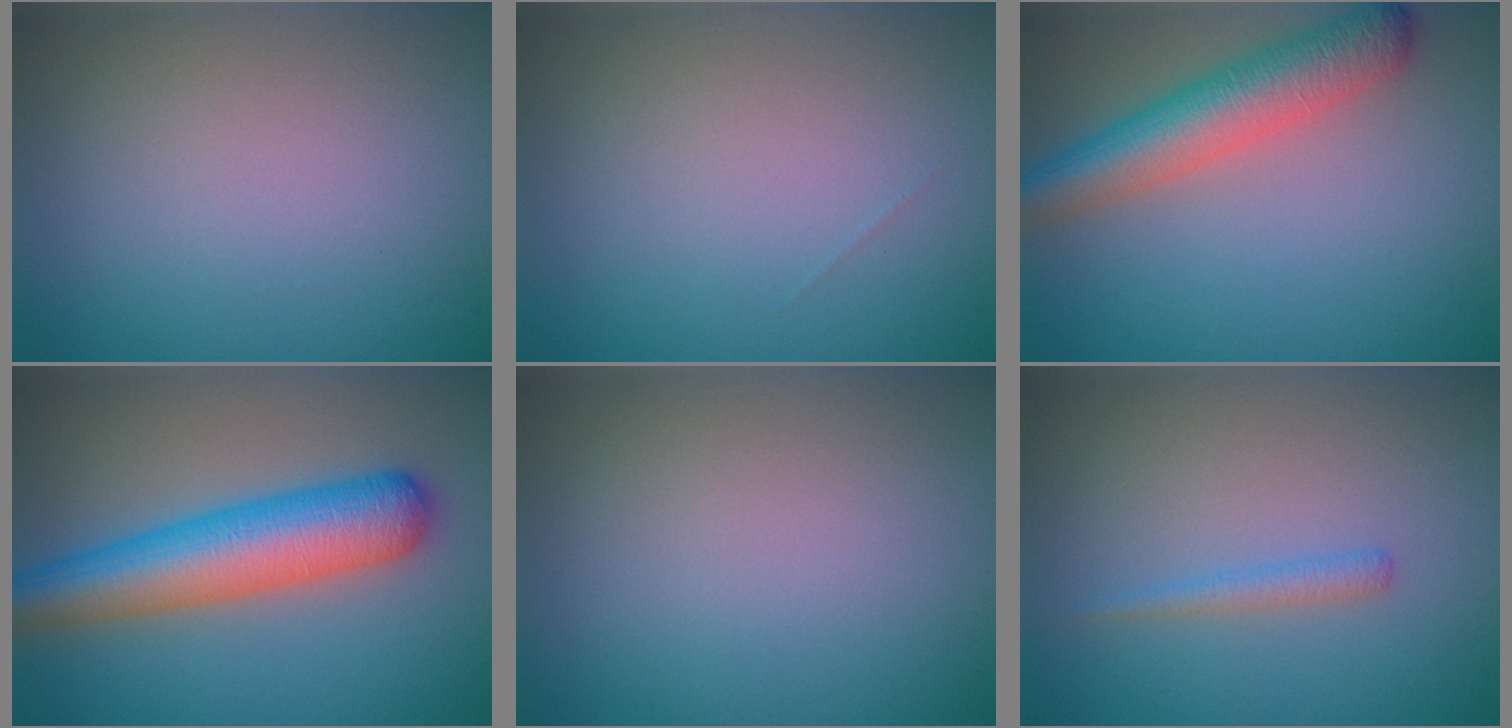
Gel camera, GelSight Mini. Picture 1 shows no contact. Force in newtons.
{"total": 0.0}
{"total": 6.1, "press": 6.1, "slide": 0.3}
{"total": 7.6, "press": 7.6, "slide": 0.3}
{"total": 0.0}
{"total": 1.1, "press": 1.1, "slide": 0.1}